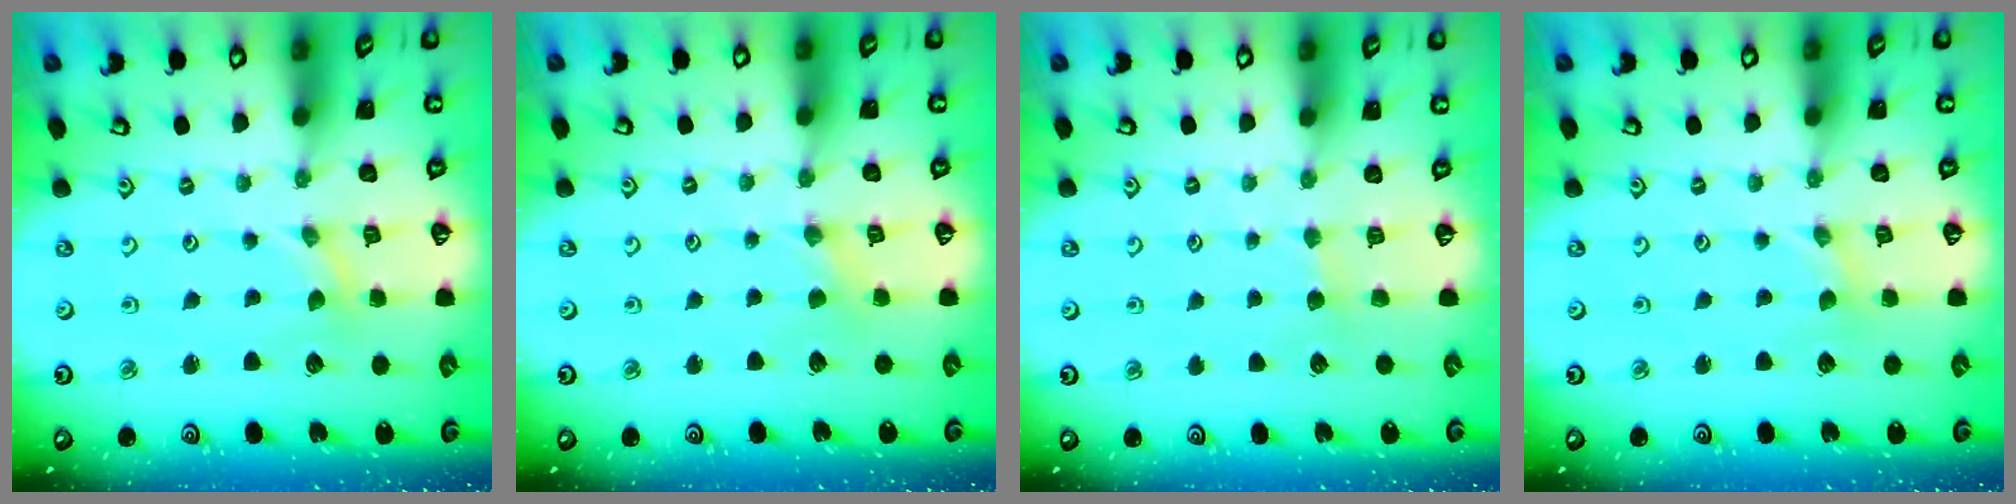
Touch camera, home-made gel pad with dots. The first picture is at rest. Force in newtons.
{"total": 1.8, "press": 1.7, "slide": 0.5}
{"total": 2.4, "press": 2.4, "slide": 0.4}
{"total": 0.0}